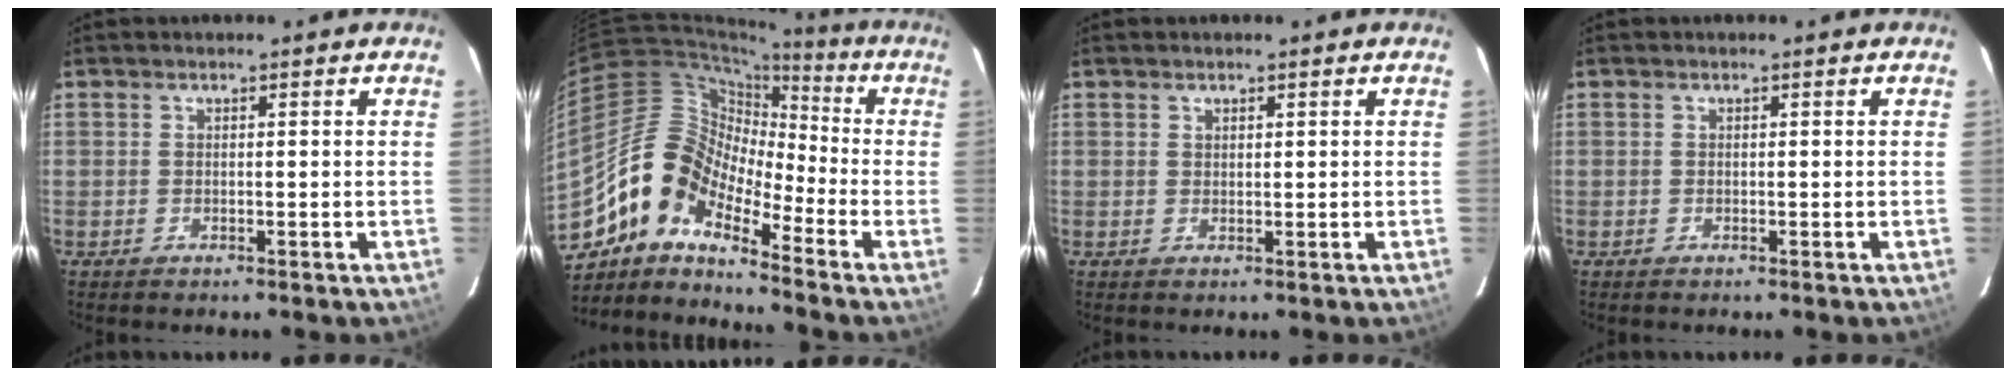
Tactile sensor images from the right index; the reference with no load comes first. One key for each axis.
{"total": 12.4, "fx": -8.4, "fy": 5.4, "fz": 7.3, "tx": -0.117, "ty": 0.016, "tz": -0.179}
{"total": 0.7, "fx": 0.6, "fy": 0.4, "fz": 0.2, "tx": -0.002, "ty": 0.002, "tz": 0.010}
{"total": 0.0}